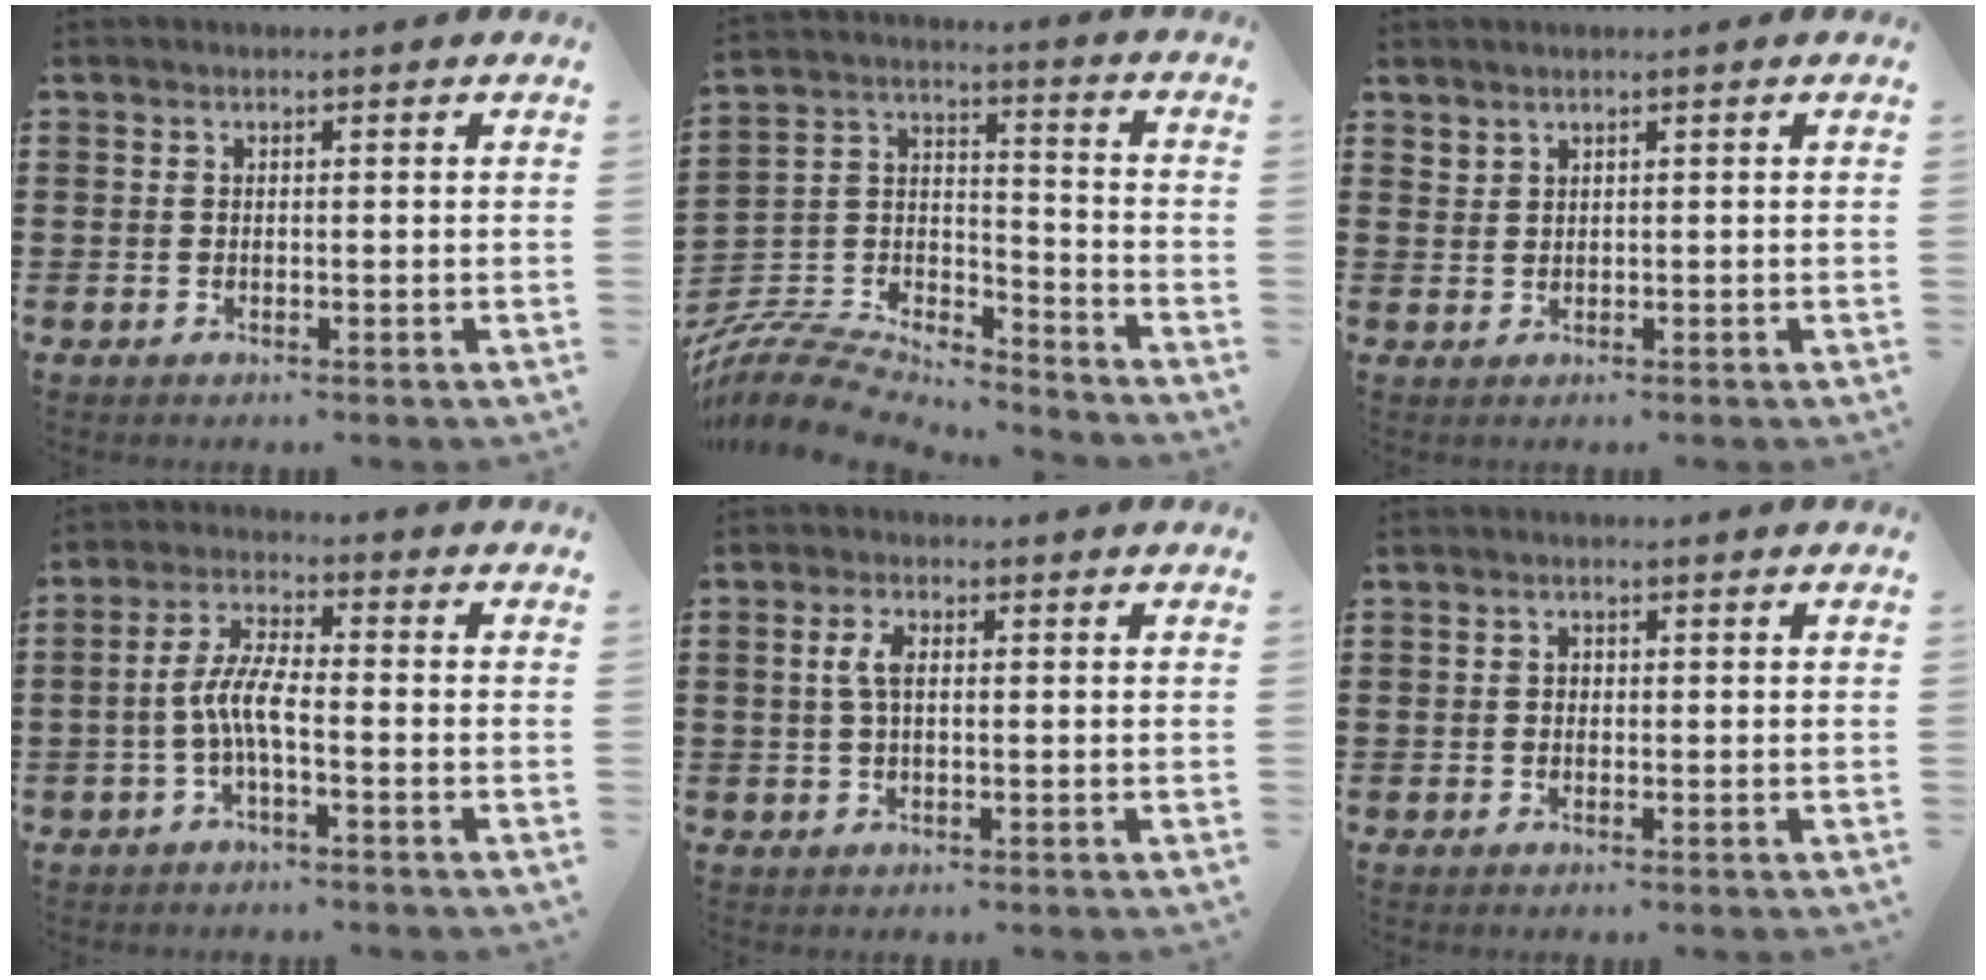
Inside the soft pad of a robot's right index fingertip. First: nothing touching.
{"total": 8.2, "force": [-7.7, 2.2, 1.7], "torque": [-0.050, 0.003, -0.157]}
{"total": 1.4, "force": [1.3, 0.6, 0.0], "torque": [-0.004, 0.001, 0.026]}
{"total": 5.5, "force": [-1.6, 1.3, 5.1], "torque": [-0.120, -0.006, -0.038]}
{"total": 3.3, "force": [0.3, 1.4, 2.9], "torque": [-0.068, 0.004, 0.000]}
{"total": 0.7, "force": [-0.2, 0.6, 0.3], "torque": [-0.007, 0.001, -0.004]}